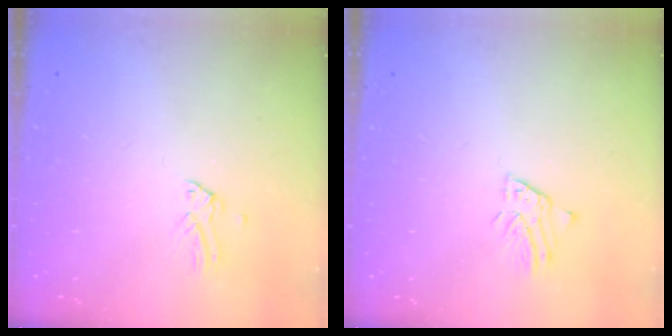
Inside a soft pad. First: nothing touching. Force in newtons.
{"total": 1.5, "press": 1.5, "slide": 0.1}